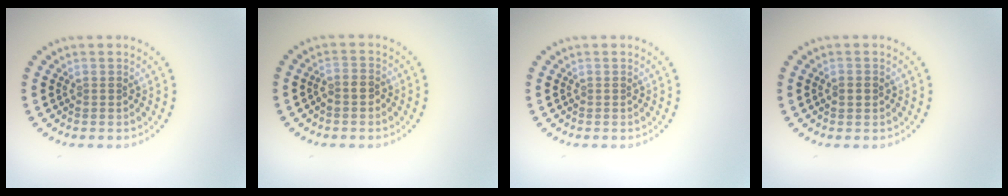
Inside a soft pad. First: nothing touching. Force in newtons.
{"total": 1.2, "press": 0.9, "slide": 0.7}
{"total": 0.0}
{"total": 1.5, "press": 1.5, "slide": 0.2}